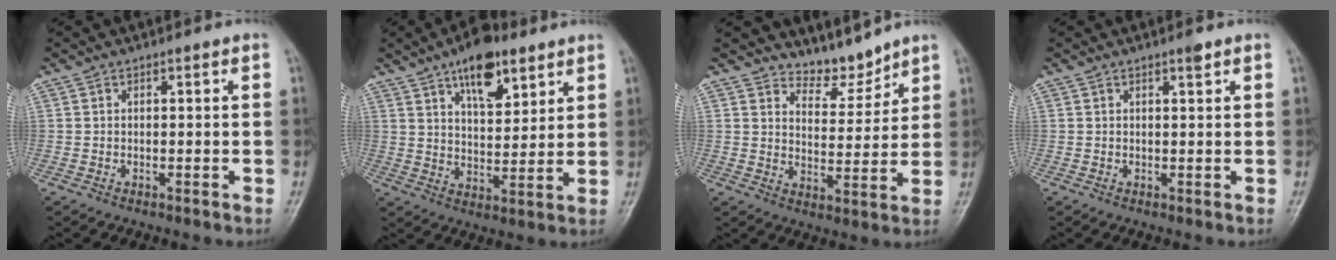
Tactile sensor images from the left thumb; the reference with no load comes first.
{"total": 11.8, "force": [7.1, 5.4, 7.7], "torque": [-0.092, -0.038, 0.114]}
{"total": 5.9, "force": [5.6, 1.9, 0.2], "torque": [0.020, -0.056, 0.105]}
{"total": 1.2, "force": [0.8, 0.2, 0.8], "torque": [-0.012, -0.005, 0.013]}